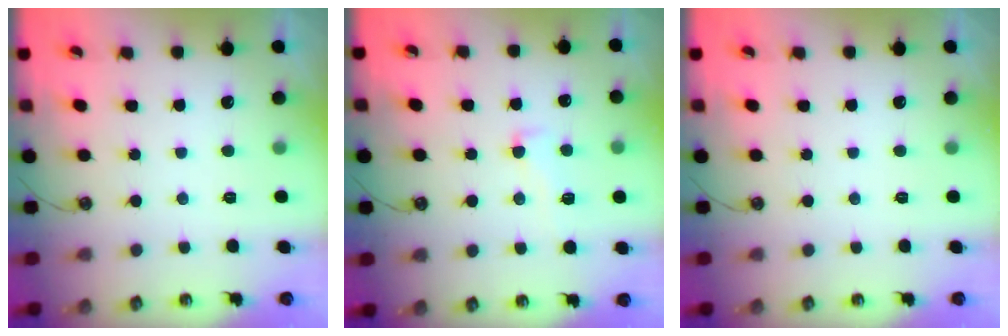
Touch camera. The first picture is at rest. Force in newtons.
{"total": 1.2, "press": 0.2, "slide": 1.1}
{"total": 0.0}